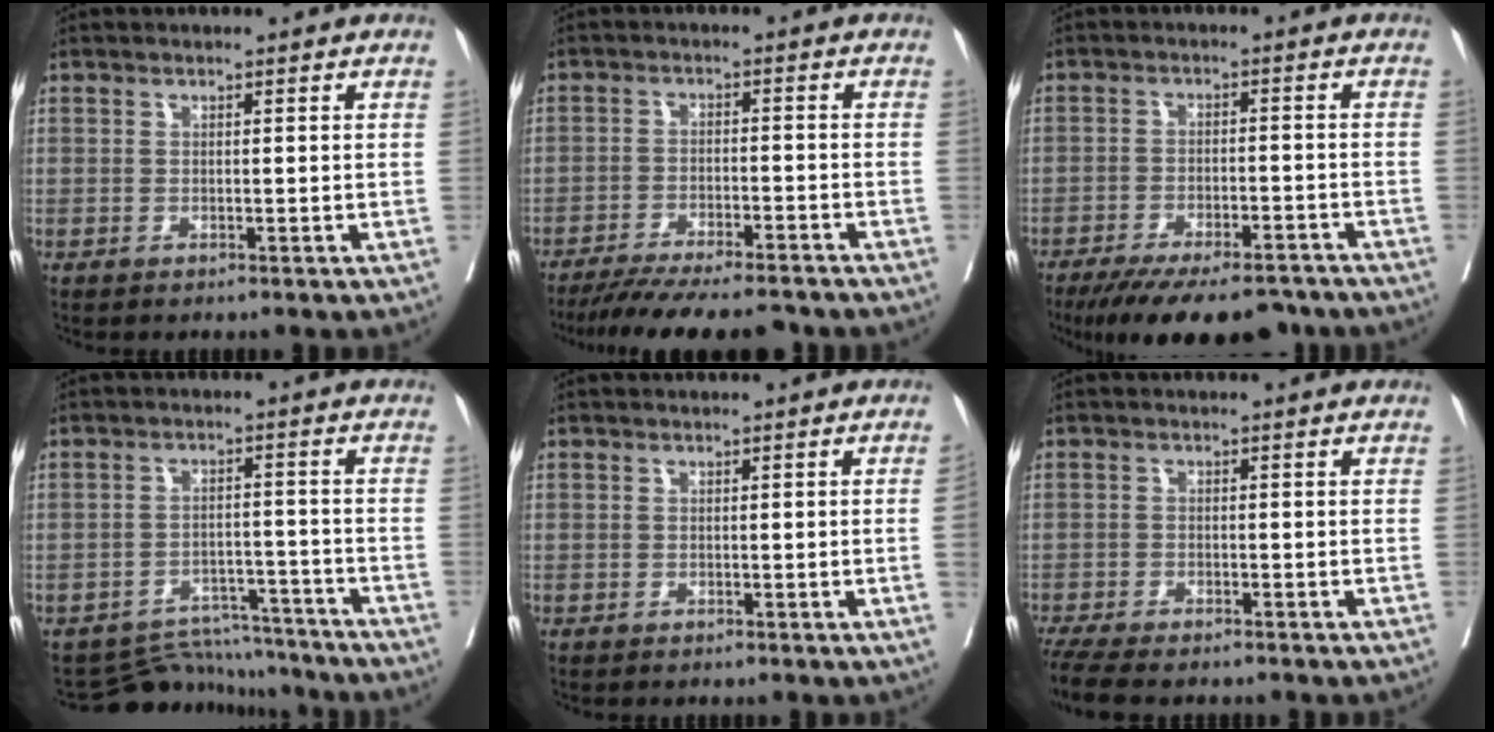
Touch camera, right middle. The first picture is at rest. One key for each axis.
{"total": 14.8, "fx": -13.2, "fy": 1.6, "fz": 6.4, "tx": -0.107, "ty": -0.025, "tz": -0.191}
{"total": 16.3, "fx": -13.6, "fy": 4.6, "fz": 7.7, "tx": -0.131, "ty": -0.018, "tz": -0.192}
{"total": 8.4, "fx": -8.1, "fy": 1.8, "fz": -1.2, "tx": 0.018, "ty": 0.020, "tz": -0.121}
{"total": 1.1, "fx": -0.2, "fy": -0.4, "fz": 1.1, "tx": -0.013, "ty": -0.002, "tz": -0.001}
{"total": 8.0, "fx": -6.8, "fy": 1.6, "fz": 3.9, "tx": -0.071, "ty": -0.015, "tz": -0.112}